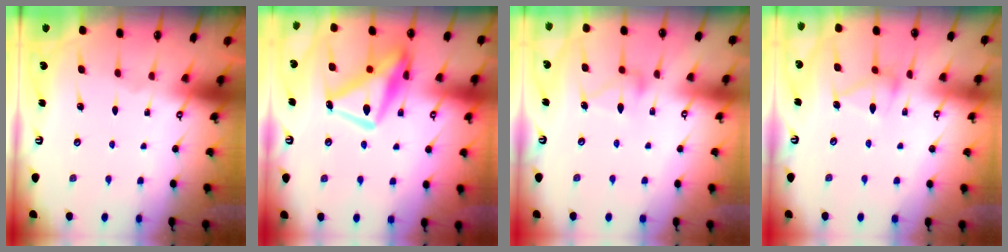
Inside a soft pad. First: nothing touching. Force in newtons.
{"total": 15.2, "press": 15.1, "slide": 1.3}
{"total": 11.2, "press": 11.2, "slide": 0.5}
{"total": 10.8, "press": 10.8, "slide": 0.4}